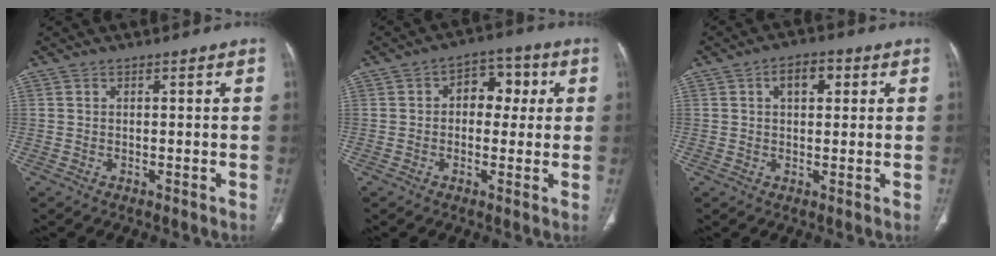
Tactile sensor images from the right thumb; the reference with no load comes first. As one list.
[{"total": 7.6, "force": [1.3, 5.4, 5.2], "torque": [-0.024, 0.020, 0.011]}, {"total": 5.1, "force": [1.6, 3.1, 3.6], "torque": [-0.032, 0.008, 0.021]}]